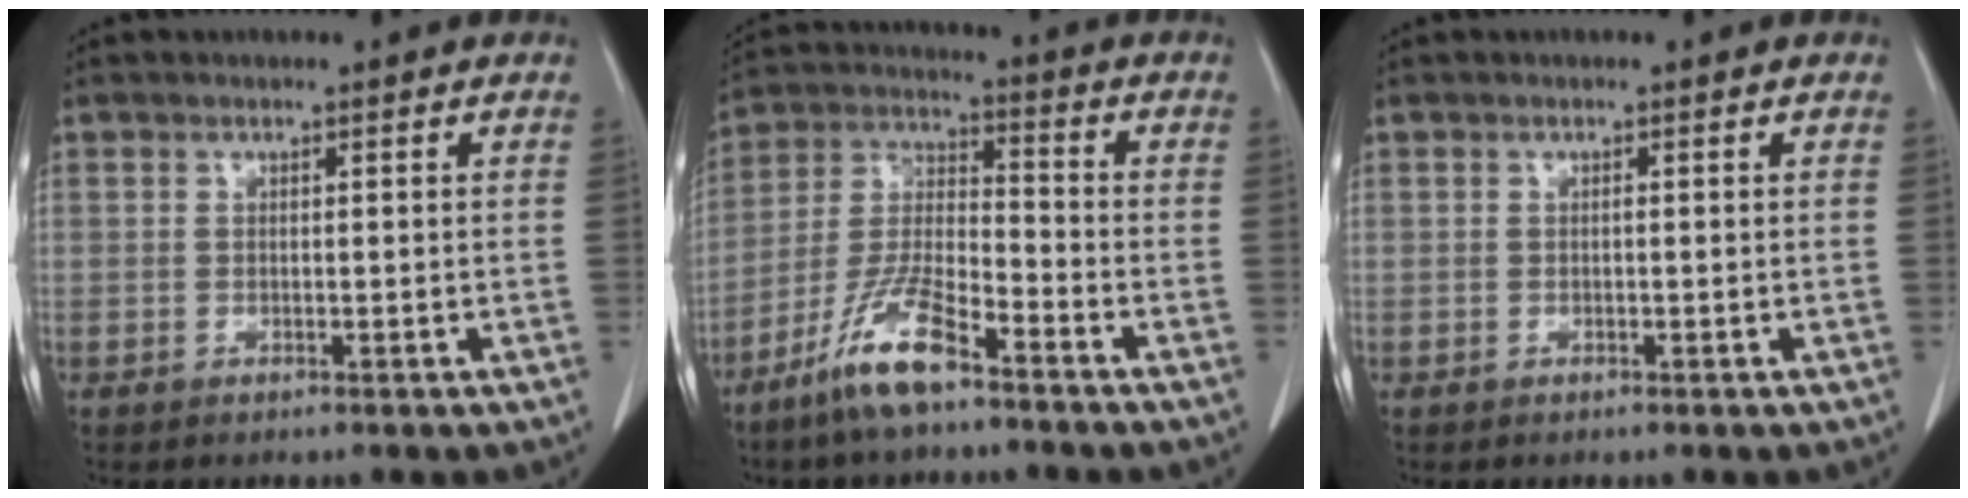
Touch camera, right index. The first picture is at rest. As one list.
[{"total": 10.6, "force": [-7.2, 1.8, 7.5], "torque": [-0.163, -0.016, -0.146]}, {"total": 0.0}]